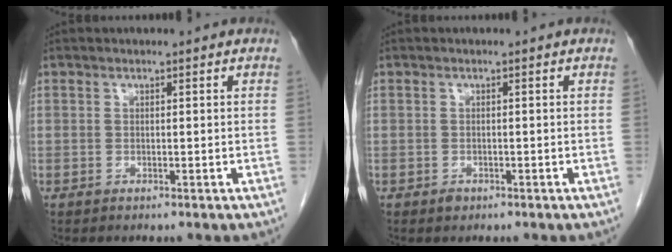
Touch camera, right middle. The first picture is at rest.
{"total": 0.9, "force": [-0.6, 0.6, 0.3], "torque": [-0.005, 0.002, -0.006]}